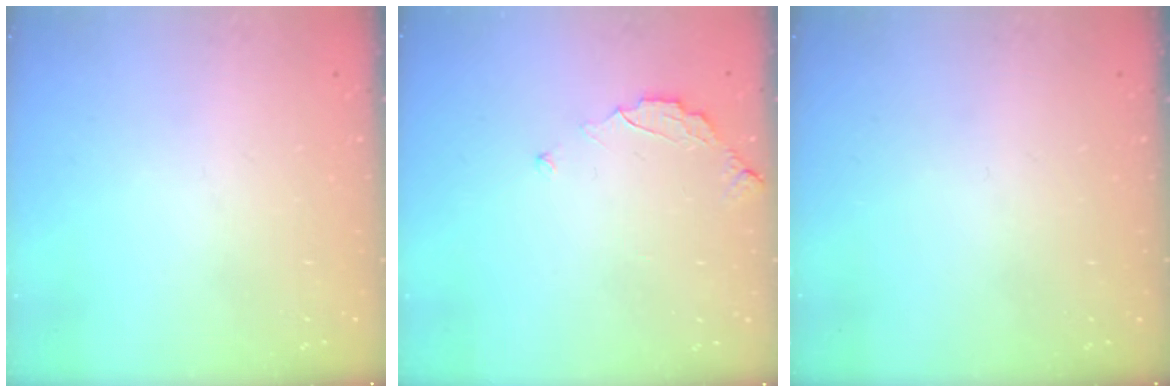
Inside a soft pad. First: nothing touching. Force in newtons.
{"total": 2.9, "press": 2.9, "slide": 0.3}
{"total": 0.0}